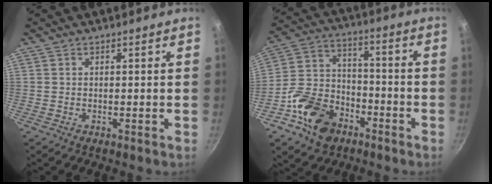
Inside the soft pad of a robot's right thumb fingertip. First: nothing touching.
{"total": 14.6, "force": [-7.5, 10.2, 7.3], "torque": [-0.116, 0.054, -0.138]}